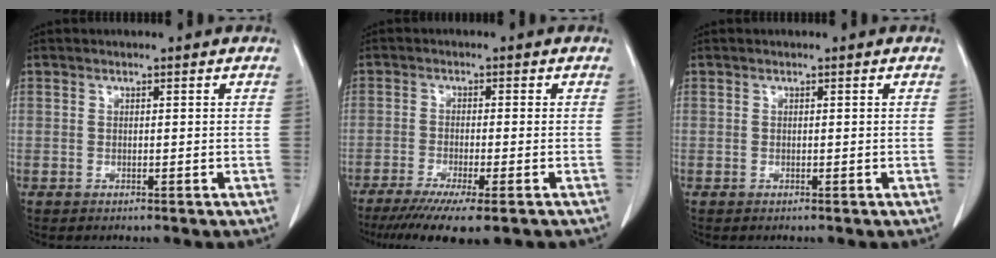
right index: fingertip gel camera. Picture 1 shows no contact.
{"total": 10.4, "force": [-7.4, 1.0, 7.2], "torque": [-0.105, -0.024, -0.115]}
{"total": 0.0}